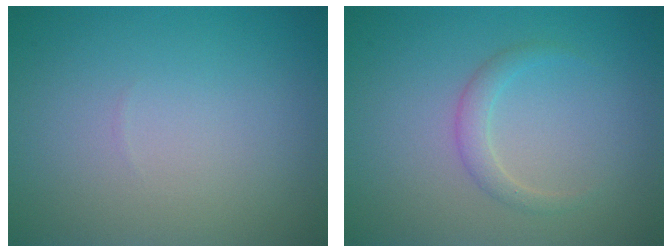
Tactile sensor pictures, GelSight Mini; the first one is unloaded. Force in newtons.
{"total": 1.5, "press": 1.5, "slide": 0.1}